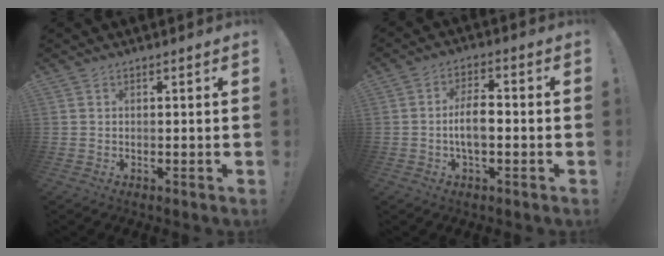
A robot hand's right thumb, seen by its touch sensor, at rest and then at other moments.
{"total": 7.4, "force": [-1.4, 3.3, 6.5], "torque": [-0.124, 0.003, -0.031]}